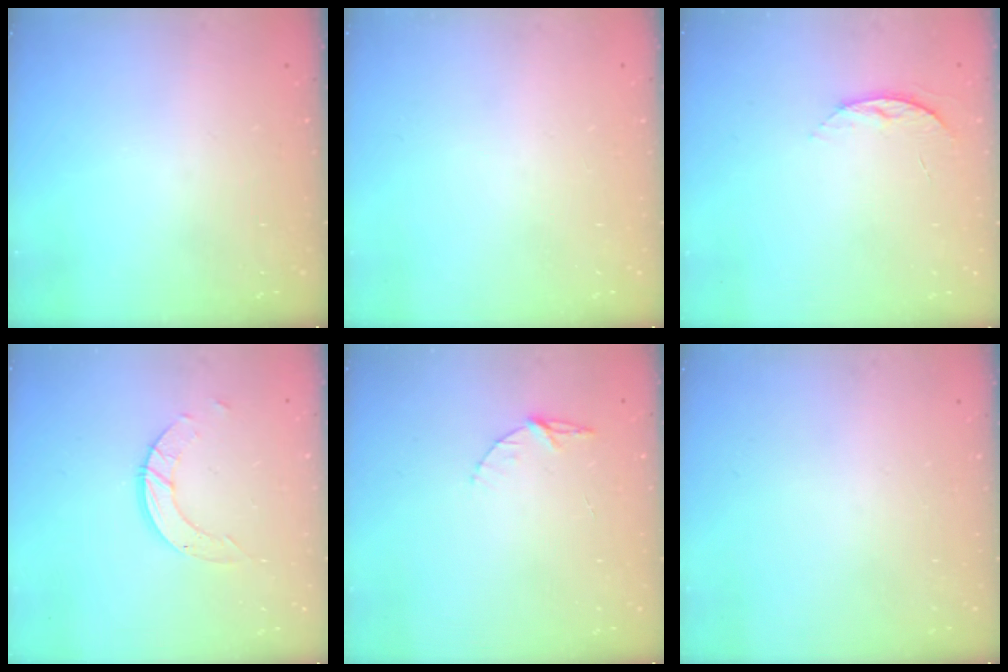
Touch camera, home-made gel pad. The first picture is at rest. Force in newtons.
{"total": 0.0}
{"total": 5.8, "press": 5.8, "slide": 0.6}
{"total": 5.9, "press": 5.9, "slide": 0.5}
{"total": 5.2, "press": 5.1, "slide": 0.5}
{"total": 0.0}